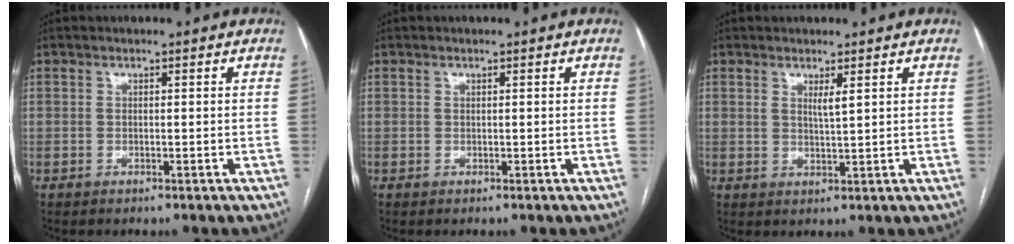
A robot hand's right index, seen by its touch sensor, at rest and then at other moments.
{"total": 0.0}
{"total": 1.9, "force": [1.0, 0.0, 1.7], "torque": [-0.034, -0.008, 0.019]}